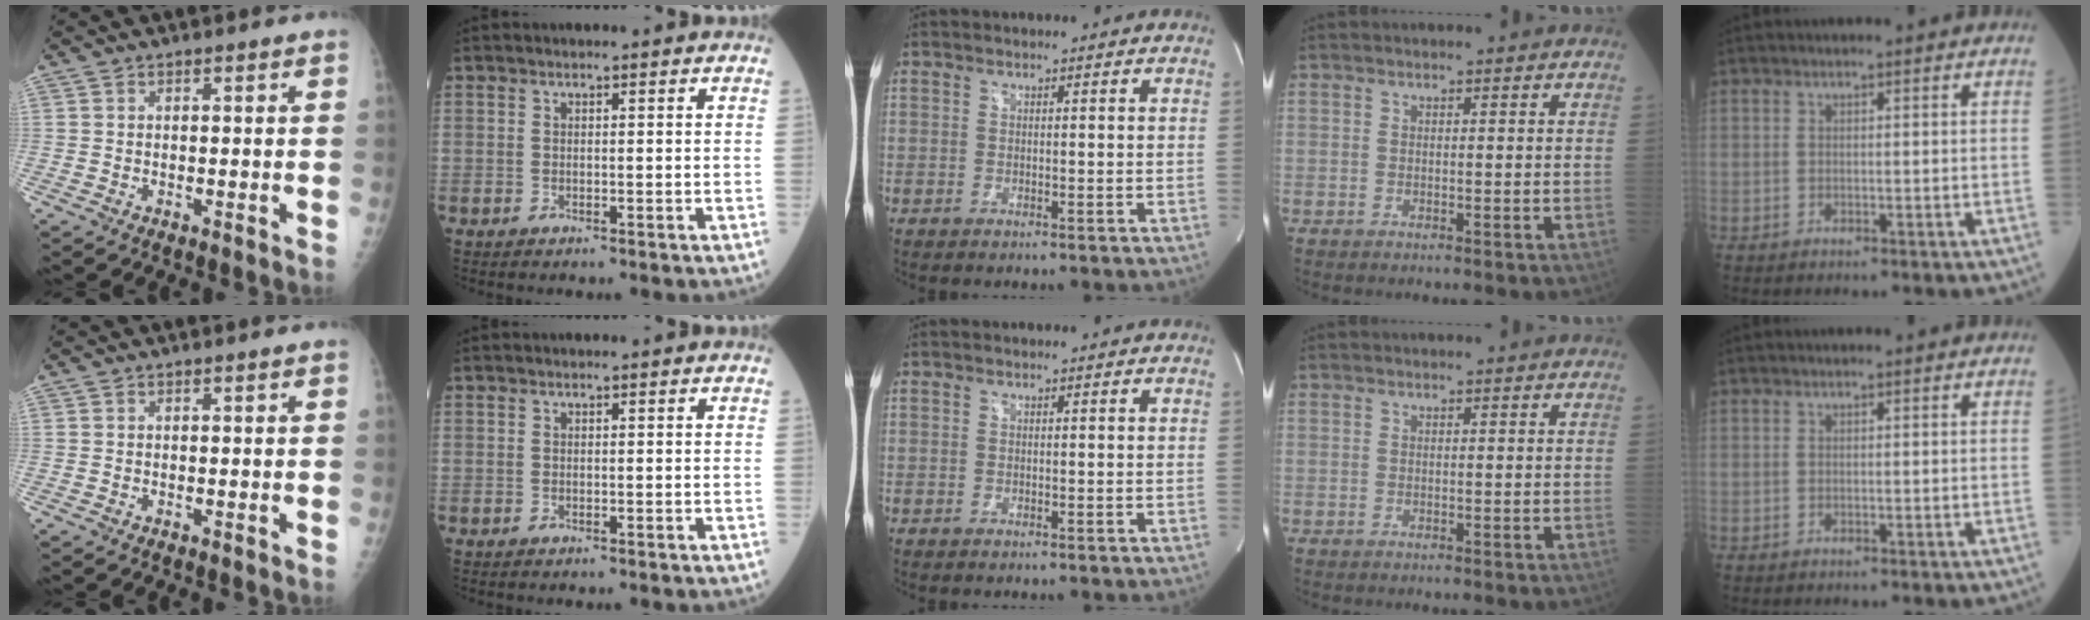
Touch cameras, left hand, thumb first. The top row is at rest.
{}